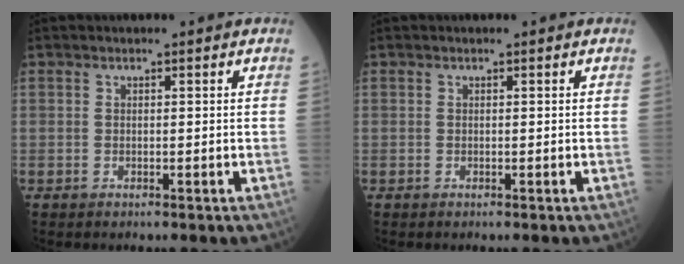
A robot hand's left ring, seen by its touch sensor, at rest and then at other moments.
{"total": 0.0}